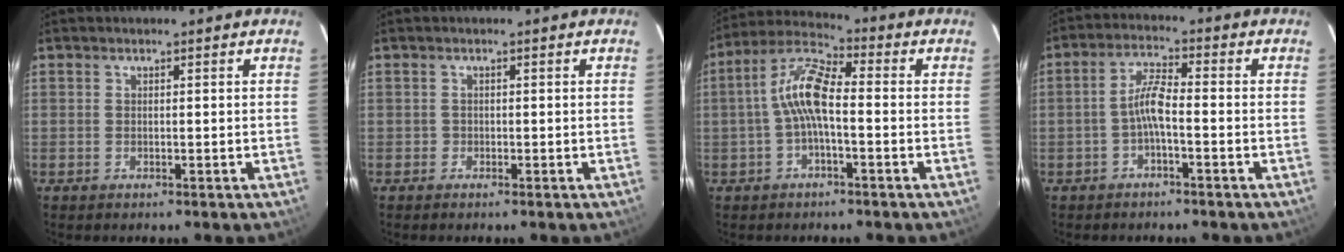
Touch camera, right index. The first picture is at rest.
{"total": 0.6, "force": [-0.4, 0.4, -0.1], "torque": [0.000, 0.000, -0.010]}
{"total": 8.4, "force": [-1.1, 2.7, 7.8], "torque": [-0.172, 0.023, -0.026]}
{"total": 4.4, "force": [-1.8, 0.8, 4.0], "torque": [-0.085, 0.014, -0.035]}